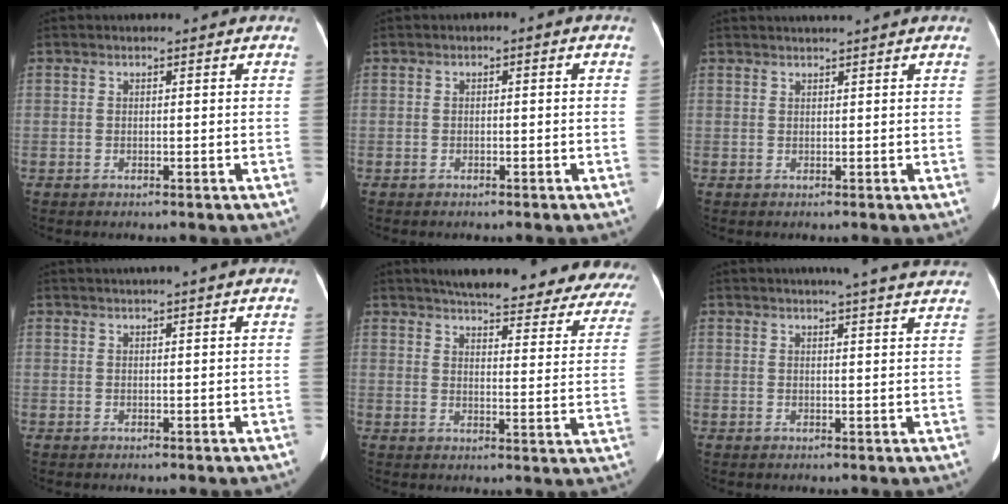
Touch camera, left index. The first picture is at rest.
{"total": 1.0, "force": [-0.6, 0.7, 0.4], "torque": [-0.003, 0.011, -0.009]}
{"total": 1.9, "force": [1.8, -0.4, 0.6], "torque": [-0.003, 0.015, 0.034]}
{"total": 4.8, "force": [4.3, -0.5, 2.1], "torque": [-0.023, 0.032, 0.056]}
{"total": 29.7, "force": [26.5, 5.9, 11.9], "torque": [-0.157, -0.066, 0.298]}
{"total": 13.6, "force": [12.3, 0.6, 5.7], "torque": [-0.074, 0.001, 0.135]}